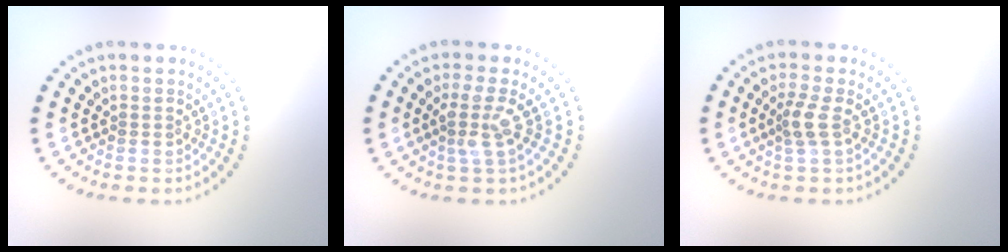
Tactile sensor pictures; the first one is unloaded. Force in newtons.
{"total": 2.5, "press": 1.8, "slide": 1.7}
{"total": 1.7, "press": 1.4, "slide": 0.9}